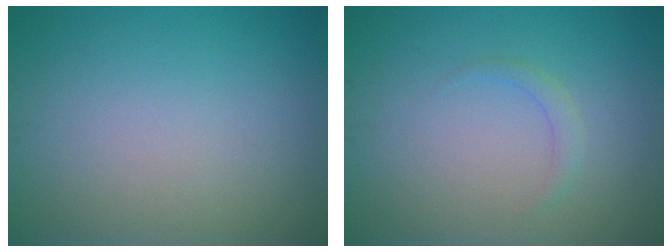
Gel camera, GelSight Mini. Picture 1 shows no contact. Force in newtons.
{"total": 1.1, "press": 1.1, "slide": 0.1}